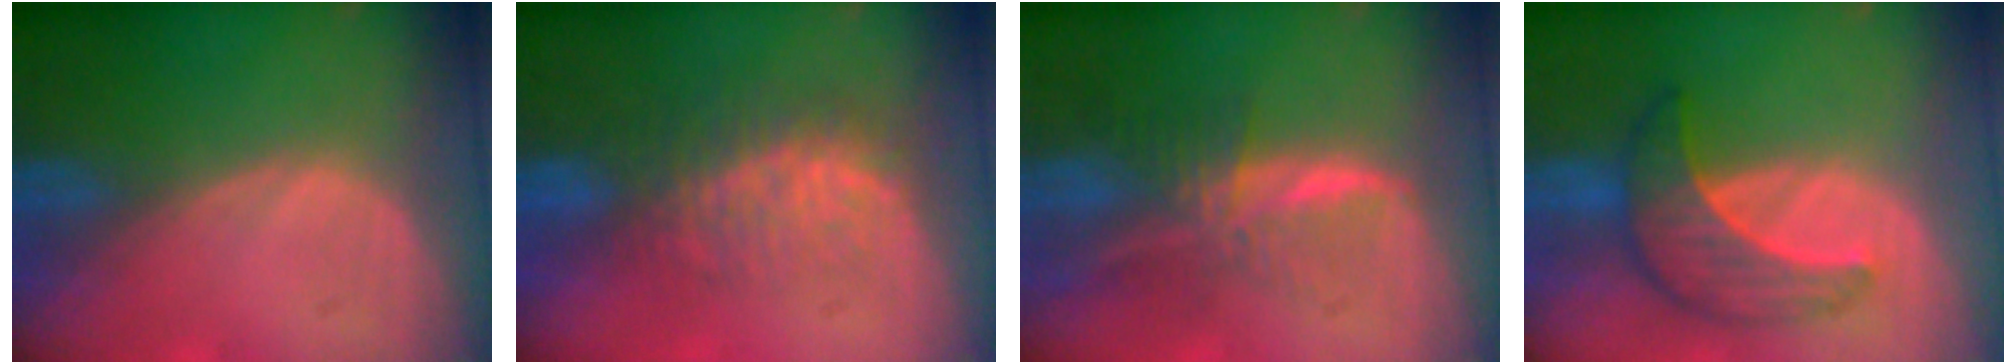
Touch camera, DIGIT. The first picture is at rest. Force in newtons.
{"total": 8.0, "press": 7.4, "slide": 3.0}
{"total": 7.8, "press": 6.5, "slide": 4.3}
{"total": 7.3, "press": 7.3, "slide": 0.2}